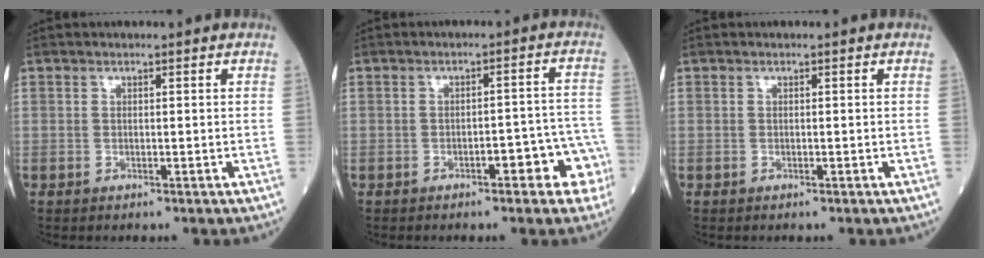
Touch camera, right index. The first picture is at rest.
{"total": 6.6, "force": [-3.3, 2.2, 5.3], "torque": [-0.051, 0.031, -0.039]}
{"total": 0.0}